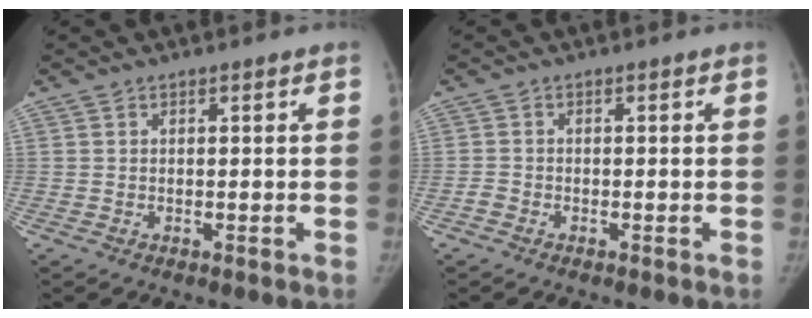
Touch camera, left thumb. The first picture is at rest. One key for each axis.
{"total": 1.1, "fx": -0.7, "fy": 0.7, "fz": 0.3, "tx": -0.008, "ty": 0.001, "tz": -0.019}